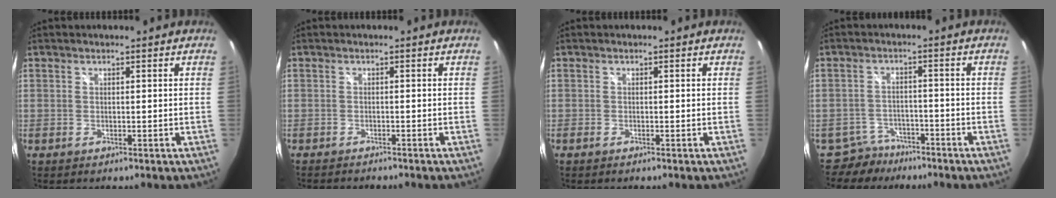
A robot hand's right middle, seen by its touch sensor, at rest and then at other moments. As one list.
[{"total": 3.5, "force": [-3.3, 0.3, 1.2], "torque": [-0.028, -0.013, -0.052]}, {"total": 0.5, "force": [-0.4, 0.0, 0.3], "torque": [-0.005, -0.002, -0.010]}, {"total": 5.0, "force": [-4.1, 2.9, -0.2], "torque": [-0.008, 0.014, -0.069]}]